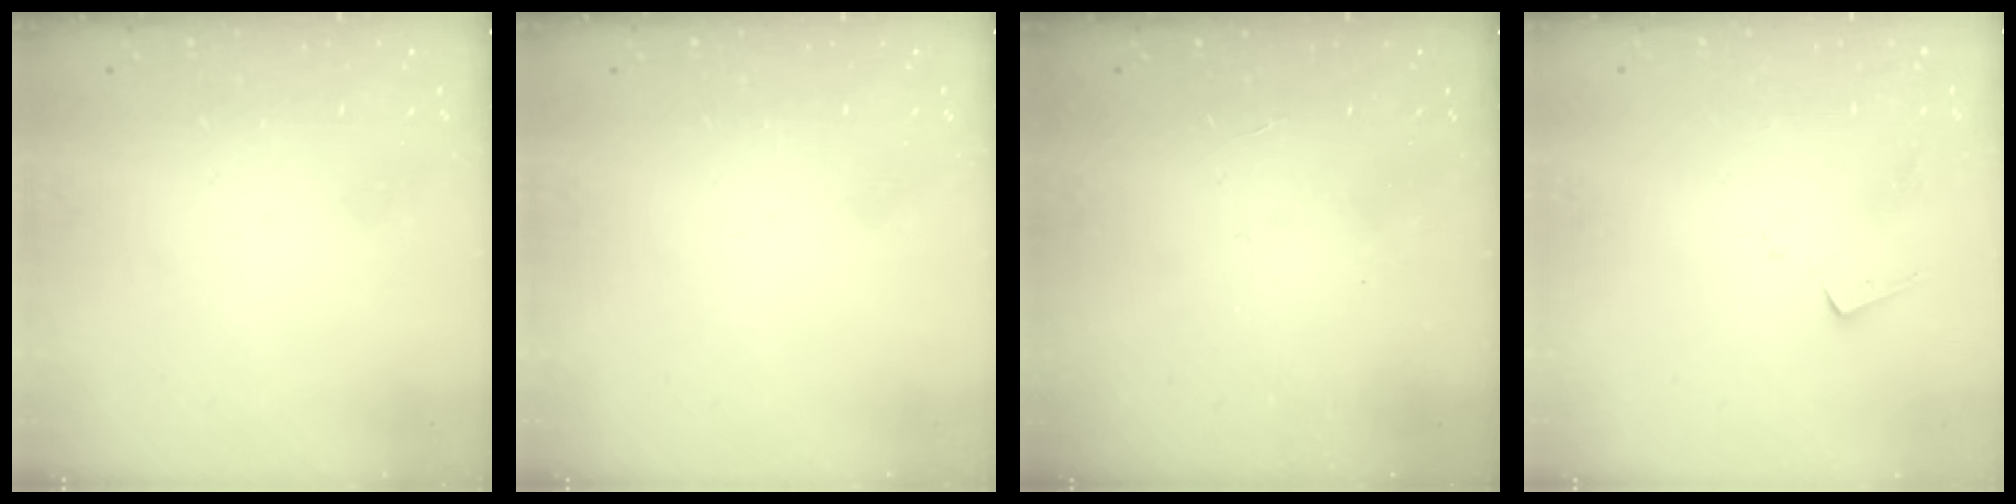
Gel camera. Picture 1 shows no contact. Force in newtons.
{"total": 0.0}
{"total": 2.1, "press": 2.1, "slide": 0.4}
{"total": 7.6, "press": 7.6, "slide": 0.2}